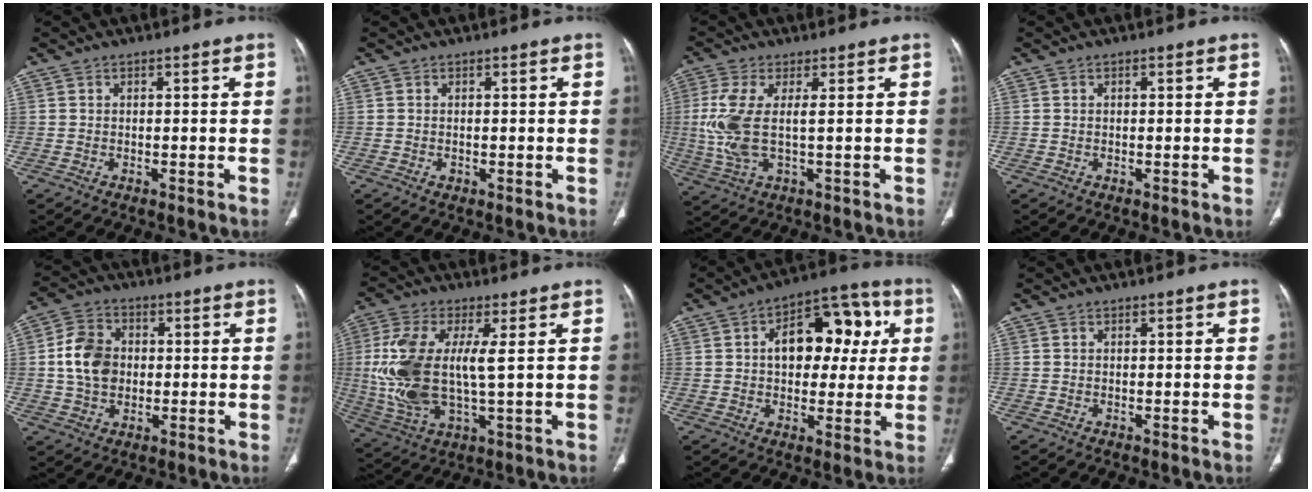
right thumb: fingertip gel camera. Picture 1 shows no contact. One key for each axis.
{"total": 0.7, "fx": -0.2, "fy": 0.5, "fz": 0.4, "tx": -0.005, "ty": 0.000, "tz": -0.001}
{"total": 8.5, "fx": 0.6, "fy": 3.0, "fz": 7.9, "tx": -0.214, "ty": -0.006, "tz": 0.012}
{"total": 0.0}
{"total": 9.6, "fx": 0.3, "fy": 7.4, "fz": 6.1, "tx": -0.098, "ty": 0.011, "tz": 0.001}
{"total": 15.5, "fx": 1.4, "fy": 6.1, "fz": 14.2, "tx": -0.325, "ty": -0.007, "tz": 0.031}
{"total": 16.0, "fx": 3.2, "fy": 9.8, "fz": 12.3, "tx": -0.124, "ty": 0.025, "tz": 0.042}
{"total": 0.0}